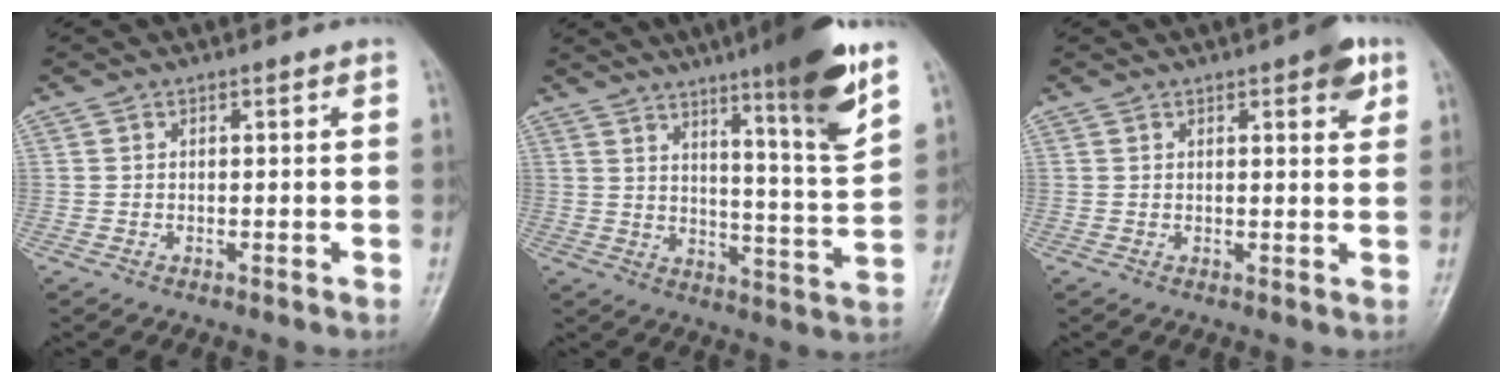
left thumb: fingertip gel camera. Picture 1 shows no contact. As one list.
[{"total": 15.8, "force": [9.6, 1.1, 12.5], "torque": [-0.170, -0.057, 0.144]}, {"total": 4.7, "force": [2.4, 1.4, 3.7], "torque": [-0.038, -0.008, 0.025]}]